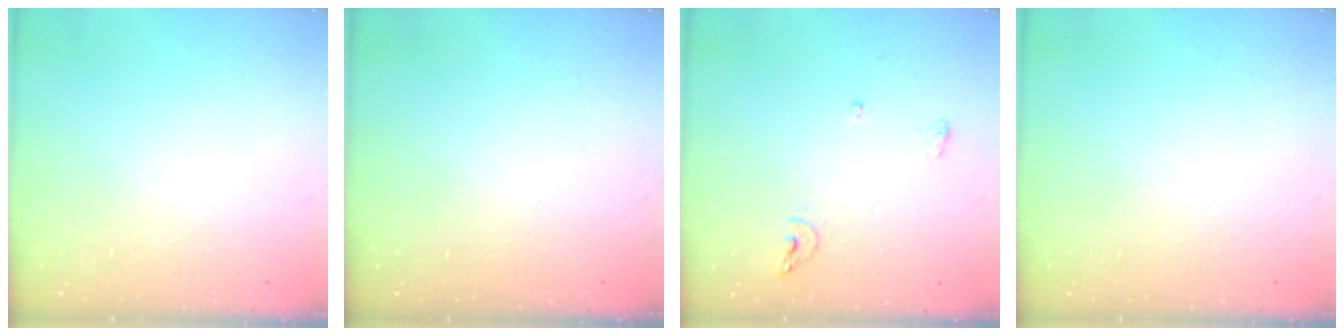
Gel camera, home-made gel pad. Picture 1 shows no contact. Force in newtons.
{"total": 0.0}
{"total": 6.1, "press": 5.9, "slide": 1.4}
{"total": 0.0}